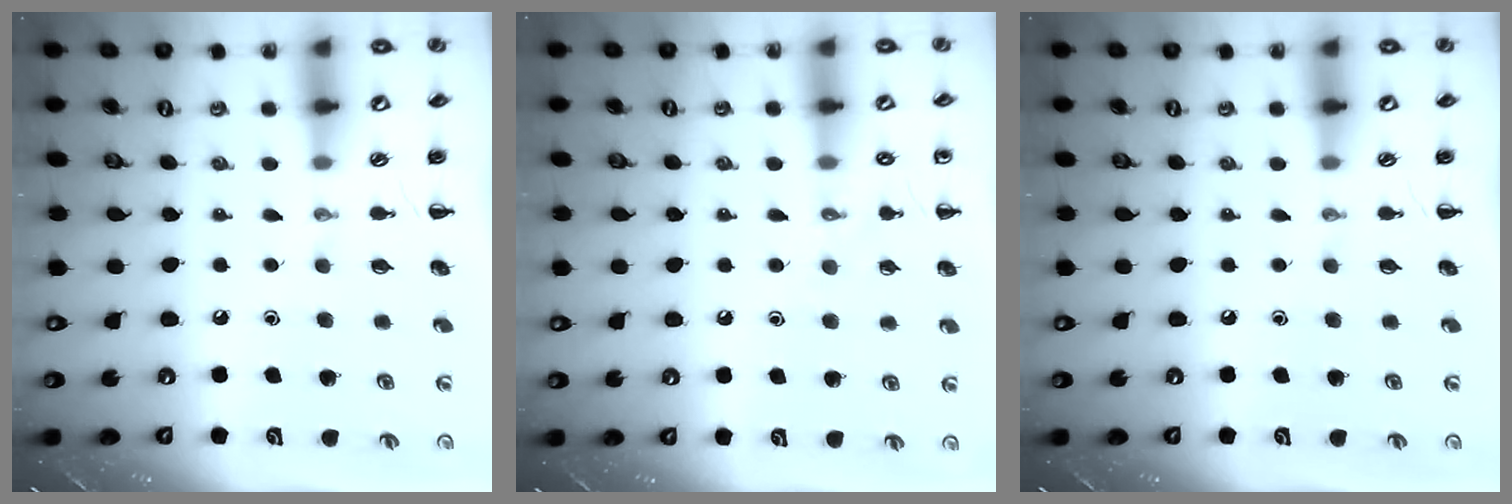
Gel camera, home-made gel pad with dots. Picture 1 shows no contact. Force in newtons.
{"total": 7.5, "press": 7.3, "slide": 1.8}
{"total": 0.0}